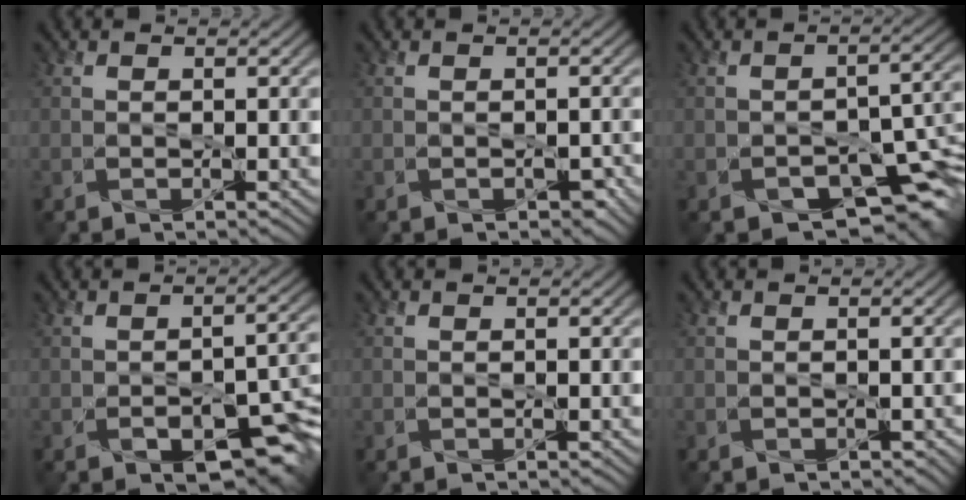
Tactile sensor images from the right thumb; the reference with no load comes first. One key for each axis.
{"total": 1.0, "fx": -0.5, "fy": 0.6, "fz": 0.5, "tx": -0.009, "ty": -0.008, "tz": -0.005}
{"total": 7.9, "fx": -4.0, "fy": 4.3, "fz": 5.2, "tx": -0.067, "ty": -0.027, "tz": -0.052}
{"total": 7.0, "fx": -3.2, "fy": 3.7, "fz": 5.0, "tx": -0.064, "ty": -0.018, "tz": -0.036}
{"total": 0.0}
{"total": 0.0}